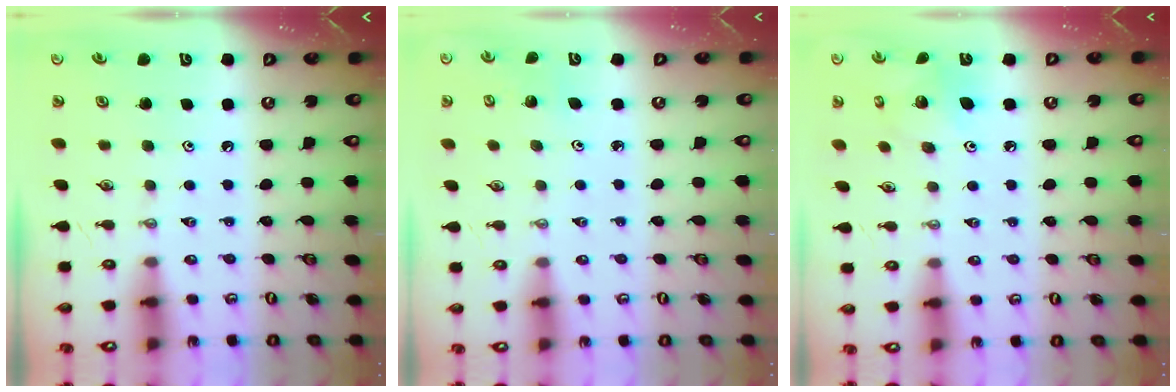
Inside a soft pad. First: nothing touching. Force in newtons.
{"total": 1.0, "press": 1.0, "slide": 0.1}
{"total": 6.8, "press": 6.8, "slide": 0.1}